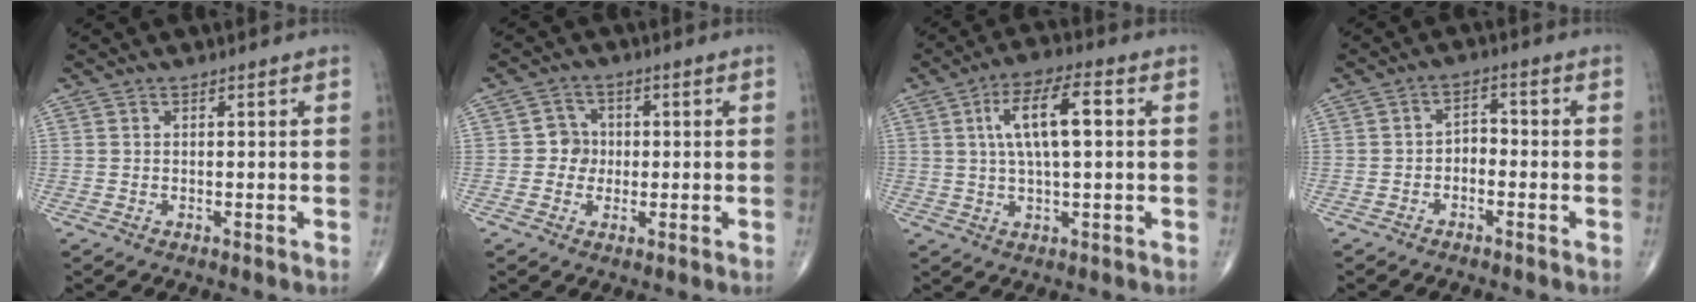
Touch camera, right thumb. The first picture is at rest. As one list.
[{"total": 4.0, "force": [-0.1, 3.8, 1.3], "torque": [0.007, 0.010, -0.010]}, {"total": 10.5, "force": [2.0, 3.4, 9.7], "torque": [-0.177, 0.015, 0.033]}, {"total": 3.0, "force": [-1.2, 2.0, 1.9], "torque": [-0.017, 0.024, -0.030]}]